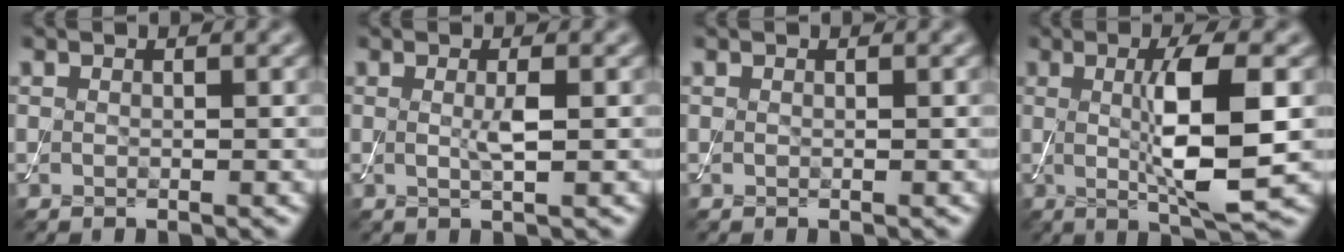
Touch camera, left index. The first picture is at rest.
{"total": 1.6, "force": [0.1, 0.2, 1.6], "torque": [-0.035, -0.001, 0.000]}
{"total": 0.0}
{"total": 7.3, "force": [0.1, 1.4, 7.2], "torque": [-0.121, -0.005, 0.006]}